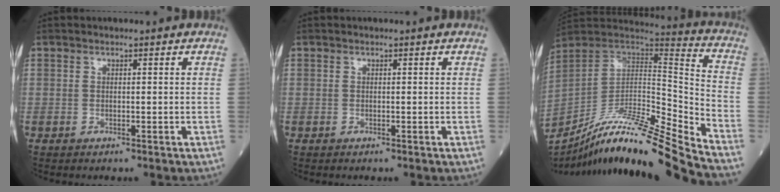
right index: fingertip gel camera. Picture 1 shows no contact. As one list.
[{"total": 0.0}, {"total": 23.1, "force": [-20.3, -1.9, 10.9], "torque": [-0.180, -0.012, -0.343]}]